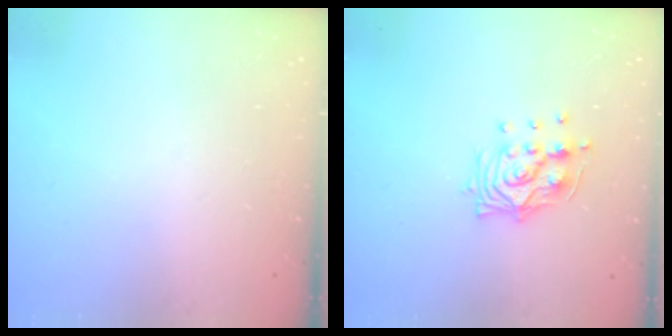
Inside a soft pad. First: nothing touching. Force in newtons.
{"total": 11.7, "press": 11.7, "slide": 0.6}